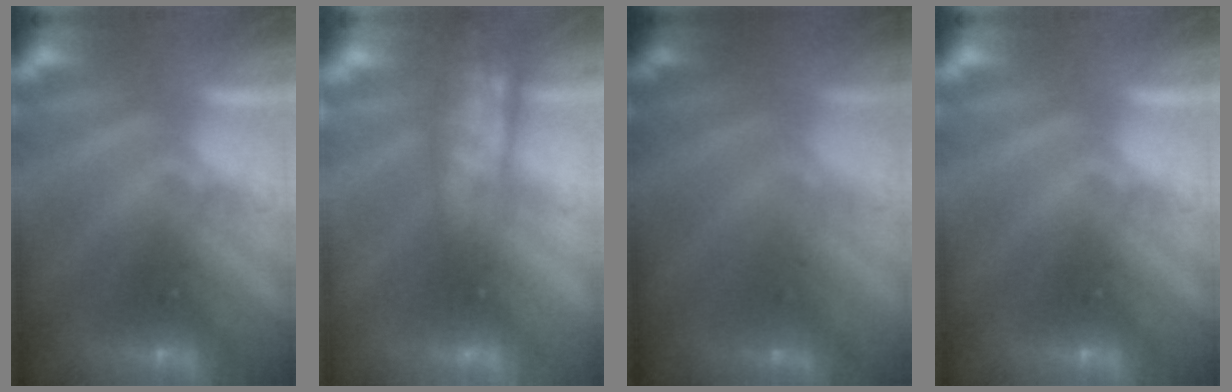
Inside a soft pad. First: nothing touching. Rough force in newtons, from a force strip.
{"total": 2.9}
{"total": 1.5}
{"total": 0.0}